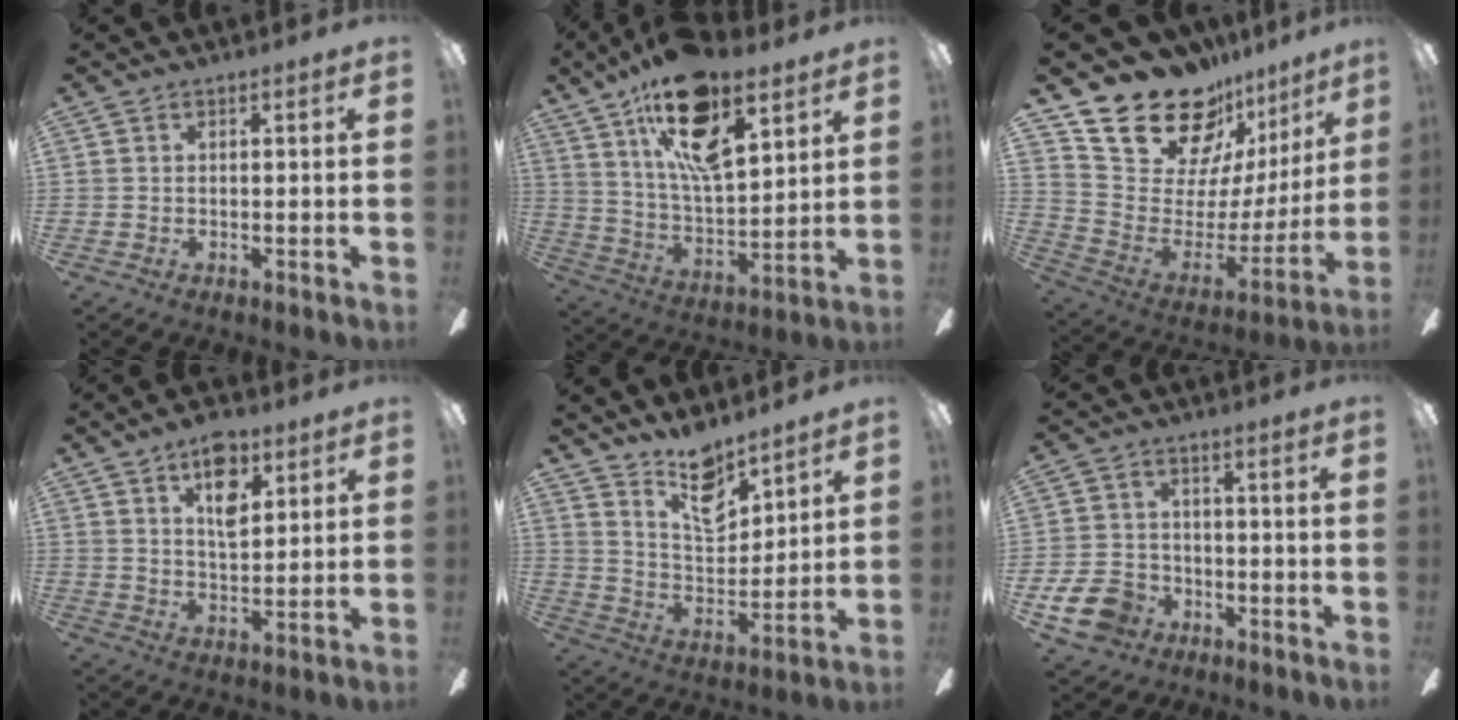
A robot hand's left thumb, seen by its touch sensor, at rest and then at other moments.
{"total": 20.2, "force": [12.7, 7.9, 13.5], "torque": [-0.241, -0.058, 0.216]}
{"total": 22.4, "force": [18.1, 10.7, 7.8], "torque": [-0.128, -0.138, 0.339]}
{"total": 10.1, "force": [5.8, 4.9, 6.6], "torque": [-0.093, -0.018, 0.100]}
{"total": 12.4, "force": [10.1, 4.7, 5.4], "torque": [-0.089, -0.064, 0.184]}
{"total": 9.9, "force": [-5.1, 7.0, 4.8], "torque": [-0.119, 0.030, -0.093]}